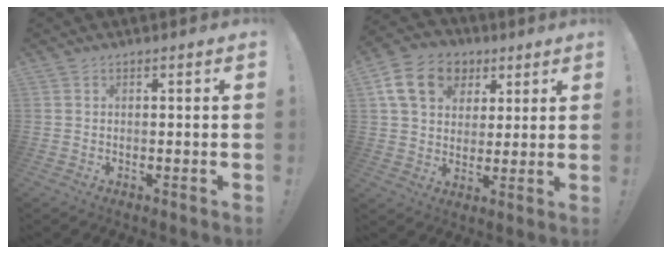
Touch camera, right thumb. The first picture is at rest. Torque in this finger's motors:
{"motor_torque": [0.63, 0.69, 0.69, 0.14, 0.05]}